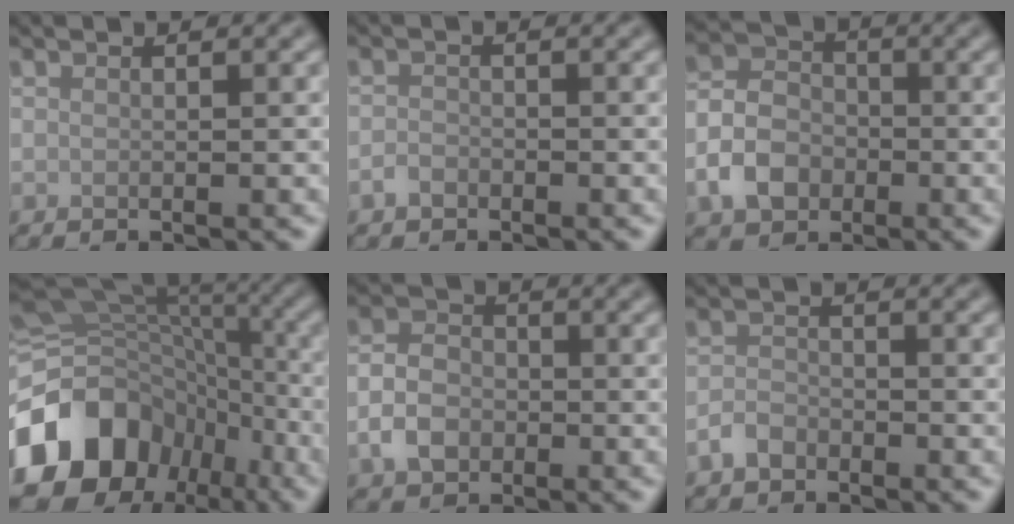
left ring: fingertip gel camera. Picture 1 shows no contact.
{"total": 1.3, "force": [-0.9, 0.8, 0.4], "torque": [-0.006, 0.002, -0.020]}
{"total": 4.7, "force": [-1.9, 3.6, 2.4], "torque": [-0.050, 0.003, -0.044]}
{"total": 15.9, "force": [-7.0, 12.4, 7.1], "torque": [-0.163, -0.010, -0.112]}
{"total": 3.8, "force": [-1.3, 2.8, 2.1], "torque": [-0.044, 0.001, -0.031]}
{"total": 2.0, "force": [-1.4, 1.2, 0.7], "torque": [-0.013, 0.003, -0.033]}